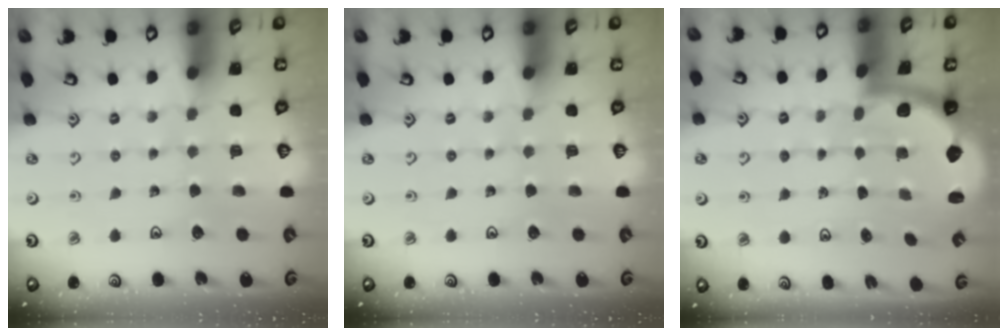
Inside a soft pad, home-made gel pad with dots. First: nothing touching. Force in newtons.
{"total": 0.0}
{"total": 2.1, "press": 2.0, "slide": 0.7}